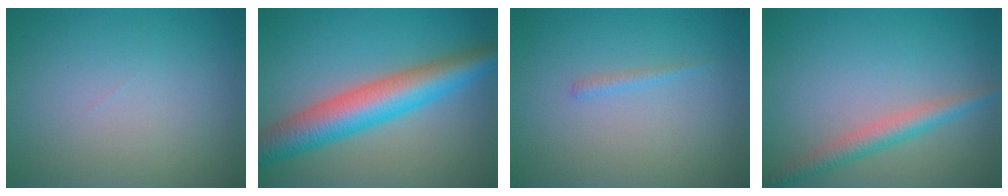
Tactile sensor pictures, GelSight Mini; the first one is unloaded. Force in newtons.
{"total": 7.9, "press": 7.9, "slide": 0.2}
{"total": 0.7, "press": 0.7, "slide": 0.1}
{"total": 2.8, "press": 2.8, "slide": 0.1}